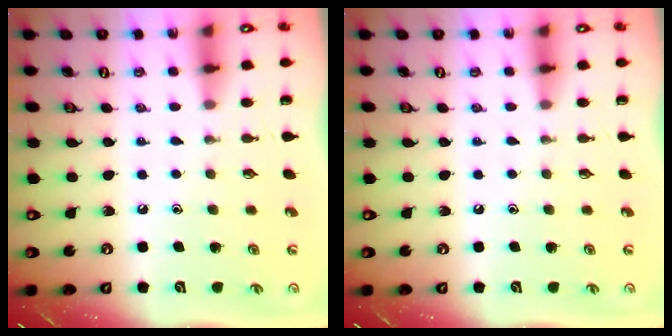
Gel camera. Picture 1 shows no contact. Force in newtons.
{"total": 0.0}